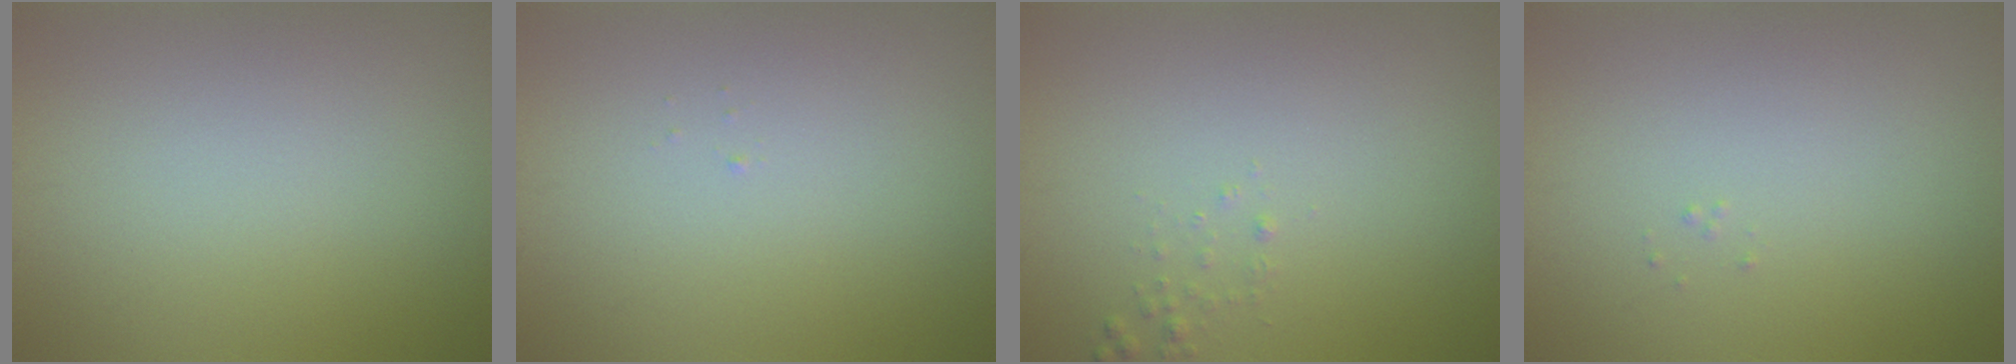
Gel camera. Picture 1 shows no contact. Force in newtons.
{"total": 0.0}
{"total": 0.6, "press": 0.6, "slide": 0.0}
{"total": 0.0}